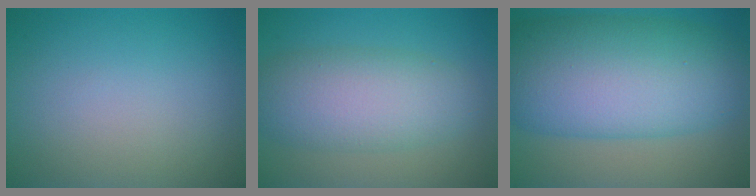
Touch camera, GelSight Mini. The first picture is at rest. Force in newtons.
{"total": 6.4, "press": 6.4, "slide": 0.2}
{"total": 13.5, "press": 13.5, "slide": 0.3}